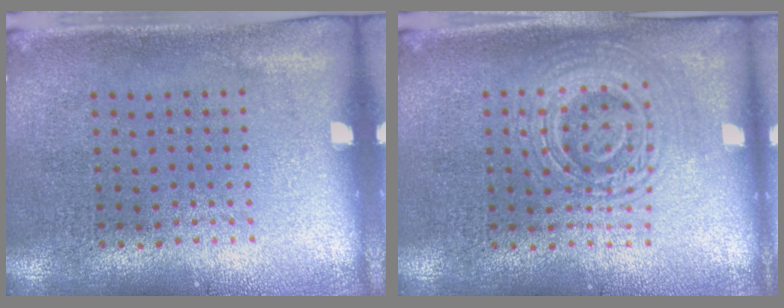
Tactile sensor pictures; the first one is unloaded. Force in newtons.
{"total": 2.9, "press": 2.8, "slide": 0.5}